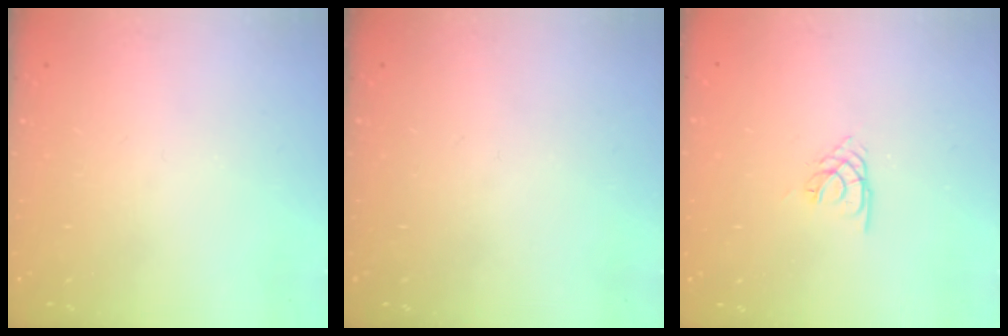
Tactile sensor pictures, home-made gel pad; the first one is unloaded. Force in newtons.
{"total": 0.0}
{"total": 1.7, "press": 1.7, "slide": 0.4}